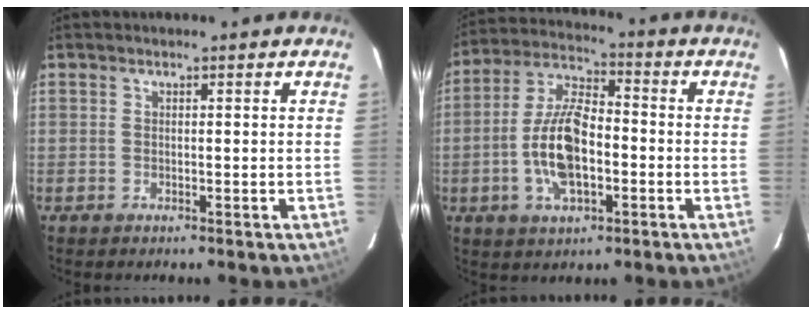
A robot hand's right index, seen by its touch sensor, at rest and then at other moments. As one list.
[{"total": 12.4, "force": [-3.0, 5.5, 10.8], "torque": [-0.225, 0.007, -0.056]}]